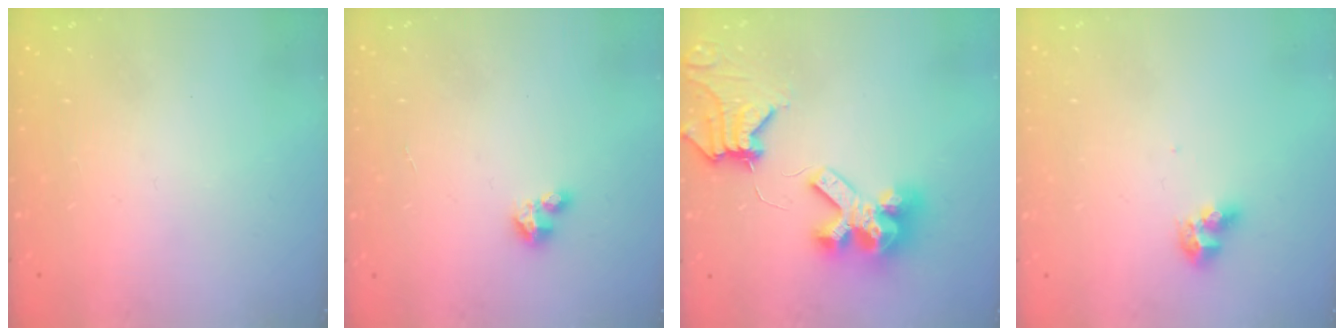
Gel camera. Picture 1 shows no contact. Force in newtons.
{"total": 2.0, "press": 2.0, "slide": 0.2}
{"total": 13.4, "press": 13.3, "slide": 1.7}
{"total": 7.1, "press": 7.1, "slide": 0.8}